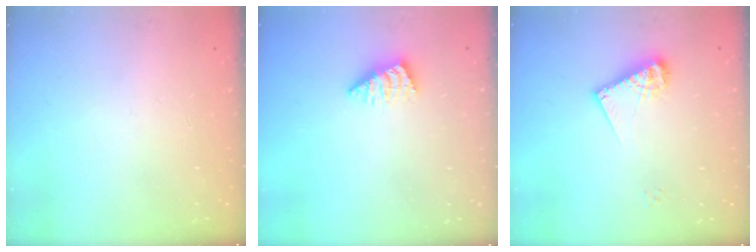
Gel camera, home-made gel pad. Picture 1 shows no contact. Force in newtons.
{"total": 2.4, "press": 2.3, "slide": 0.5}
{"total": 9.4, "press": 9.4, "slide": 0.4}